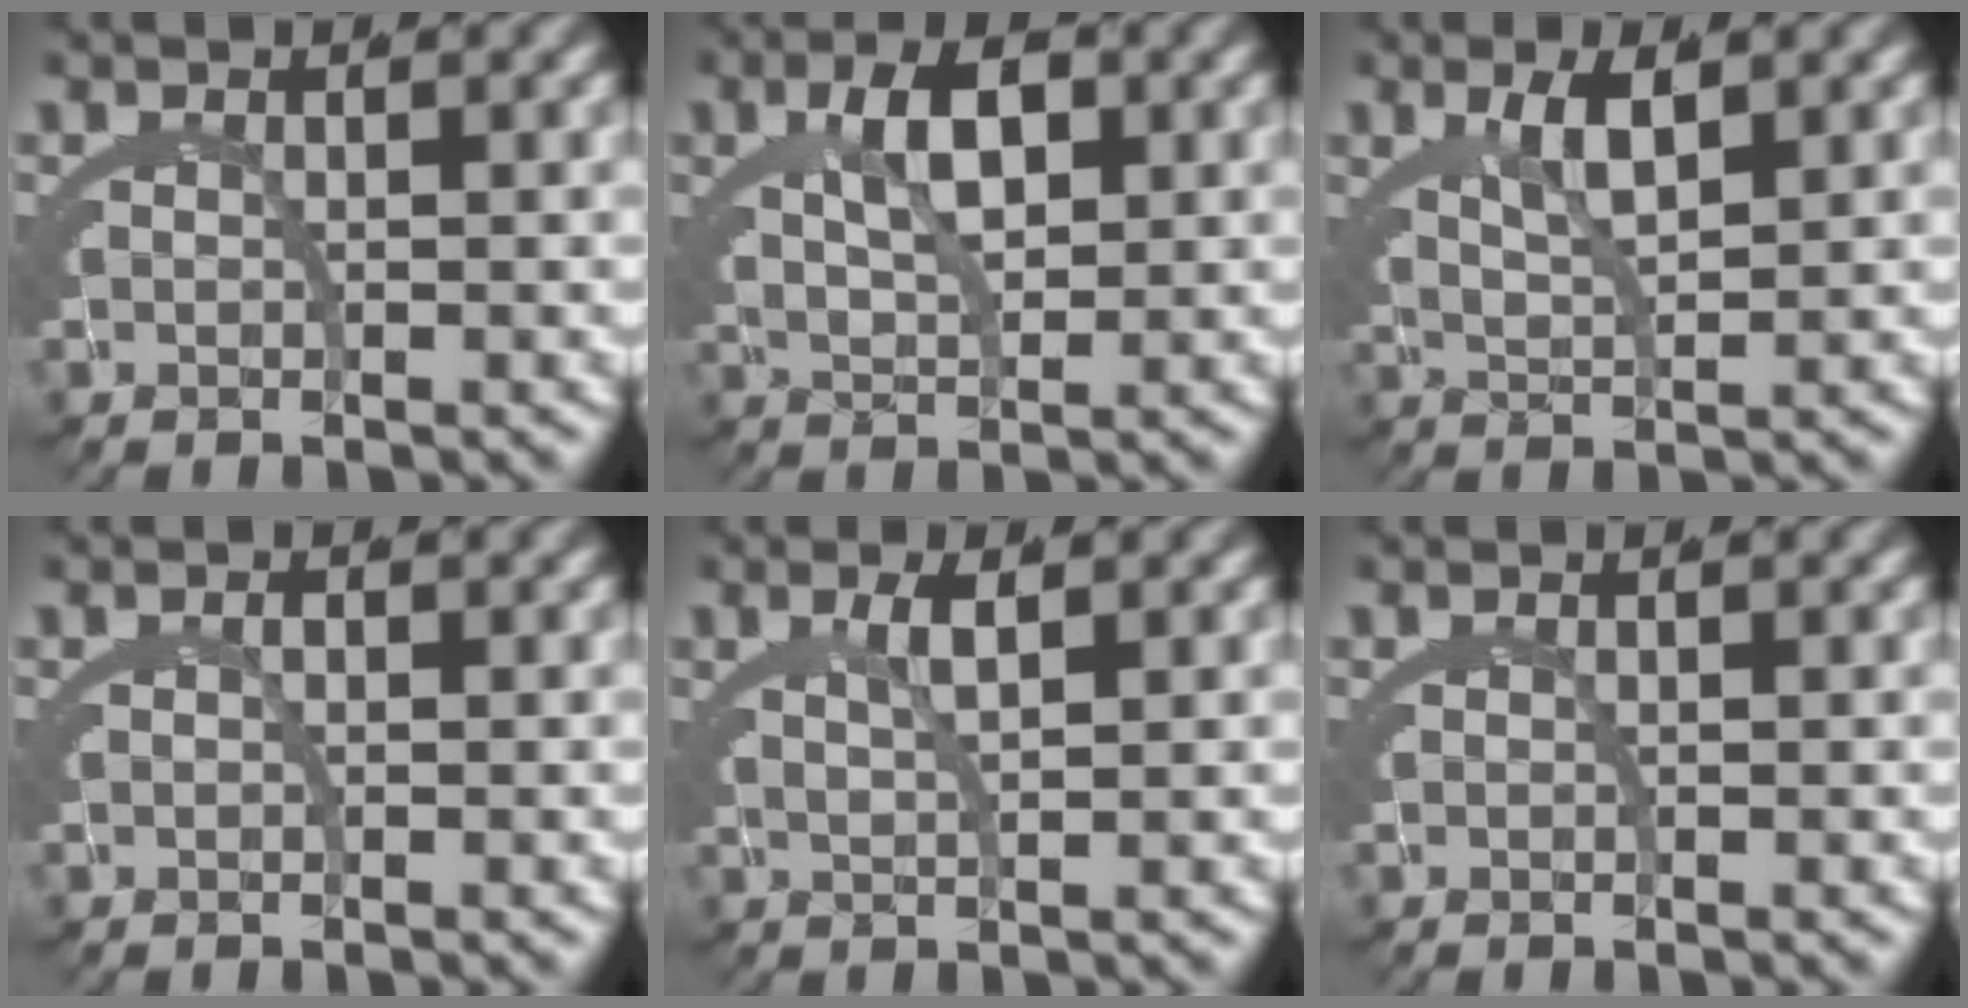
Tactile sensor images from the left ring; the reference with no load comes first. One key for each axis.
{"total": 4.4, "fx": 1.1, "fy": 2.0, "fz": 3.7, "tx": -0.063, "ty": -0.005, "tz": 0.027}
{"total": 3.1, "fx": 1.1, "fy": 1.1, "fz": 2.7, "tx": -0.053, "ty": -0.008, "tz": 0.028}
{"total": 0.6, "fx": -0.2, "fy": 0.3, "fz": 0.4, "tx": -0.008, "ty": 0.003, "tz": -0.007}
{"total": 1.8, "fx": 0.8, "fy": 0.0, "fz": 1.6, "tx": -0.030, "ty": -0.005, "tz": 0.020}
{"total": 0.0}